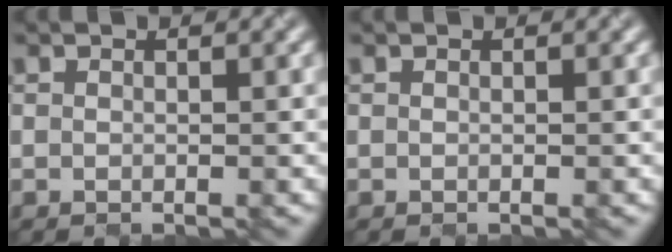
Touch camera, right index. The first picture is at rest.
{"total": 0.0}